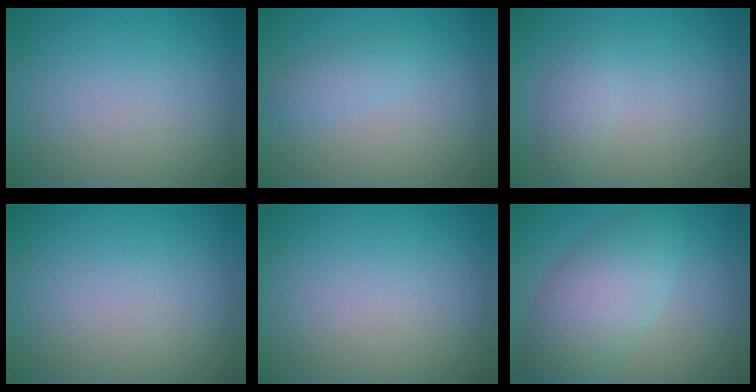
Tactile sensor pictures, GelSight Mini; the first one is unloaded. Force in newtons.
{"total": 1.5, "press": 1.5, "slide": 0.1}
{"total": 1.5, "press": 1.5, "slide": 0.1}
{"total": 0.0}
{"total": 0.0}
{"total": 5.7, "press": 5.7, "slide": 0.0}